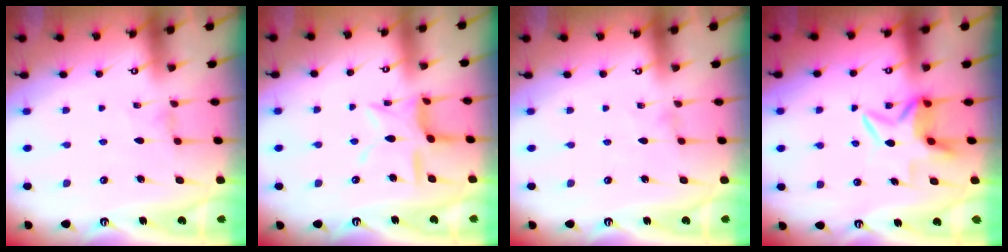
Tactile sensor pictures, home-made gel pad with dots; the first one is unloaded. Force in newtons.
{"total": 11.7, "press": 11.7, "slide": 0.9}
{"total": 0.0}
{"total": 5.6, "press": 5.5, "slide": 1.3}